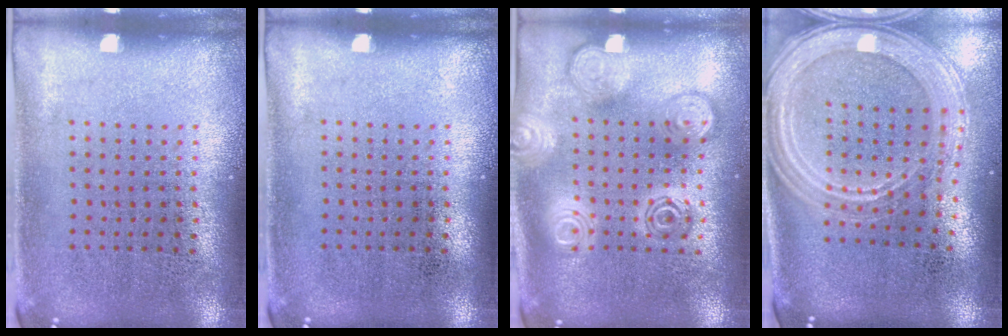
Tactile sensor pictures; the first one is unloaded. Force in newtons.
{"total": 0.0}
{"total": 2.7, "press": 2.7, "slide": 0.3}
{"total": 2.3, "press": 2.1, "slide": 1.1}